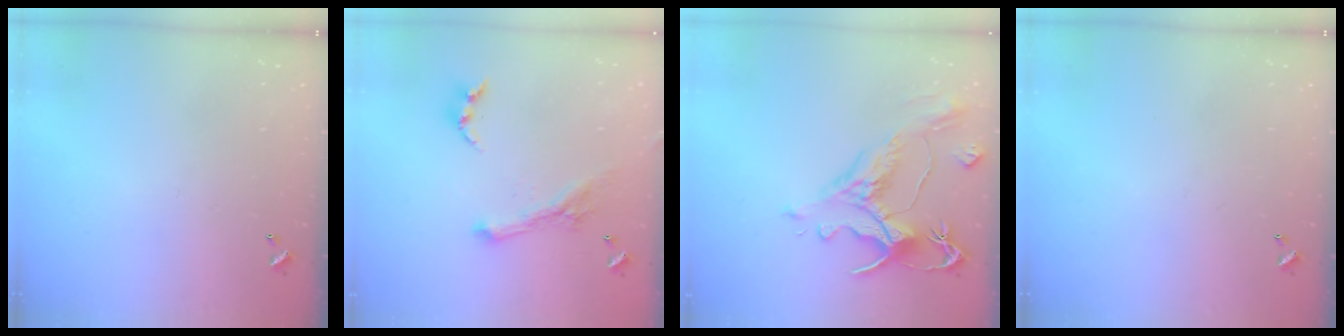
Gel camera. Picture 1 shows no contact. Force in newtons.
{"total": 2.2, "press": 2.1, "slide": 0.5}
{"total": 1.2, "press": 0.2, "slide": 1.2}
{"total": 0.0}